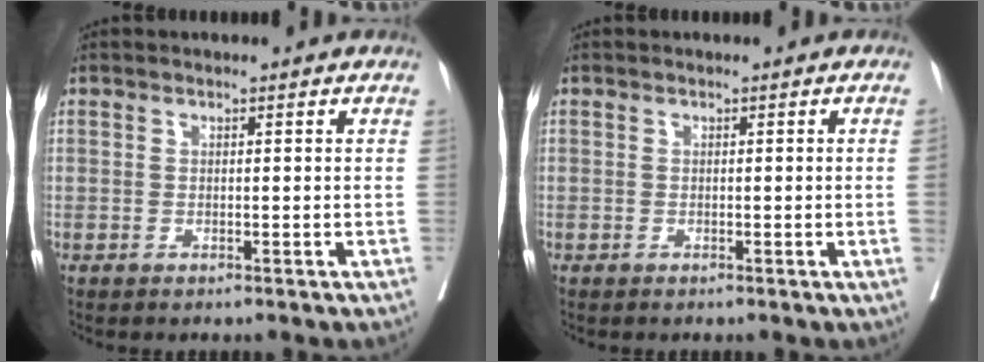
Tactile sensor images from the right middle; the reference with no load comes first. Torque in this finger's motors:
{"motor_torque": [1.08, -1.06, -0.63, -0.21]}